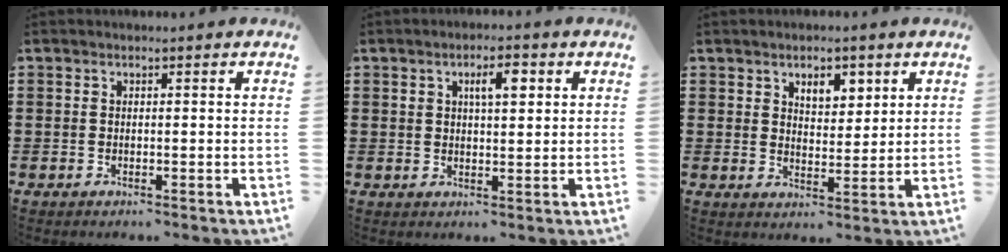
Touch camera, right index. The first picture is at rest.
{"total": 4.0, "force": [1.5, 1.5, 3.4], "torque": [-0.048, 0.002, 0.018]}
{"total": 4.2, "force": [2.6, 2.4, 2.3], "torque": [-0.038, 0.005, 0.043]}